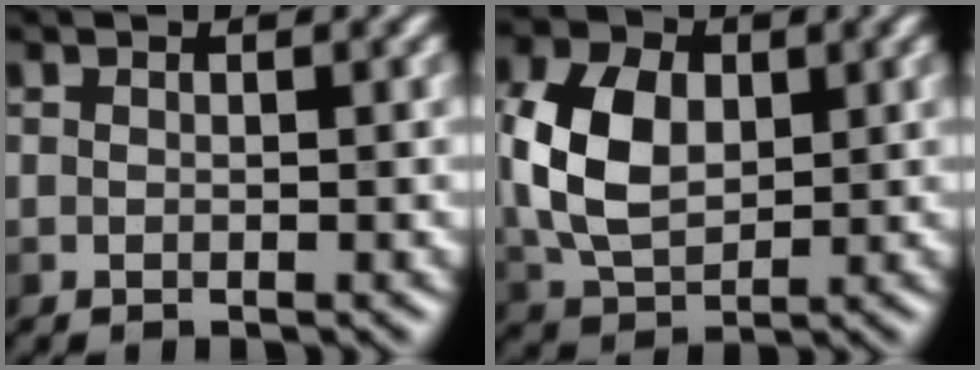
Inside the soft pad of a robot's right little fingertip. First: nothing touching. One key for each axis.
{"total": 7.2, "fx": 0.9, "fy": 5.0, "fz": 5.1, "tx": -0.112, "ty": 0.006, "tz": 0.016}